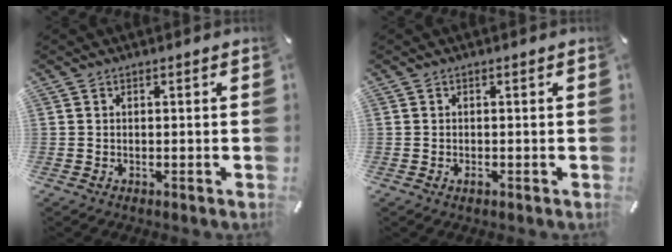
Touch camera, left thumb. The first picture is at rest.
{"total": 0.8, "force": [-0.3, 0.4, 0.7], "torque": [-0.013, -0.003, -0.006]}